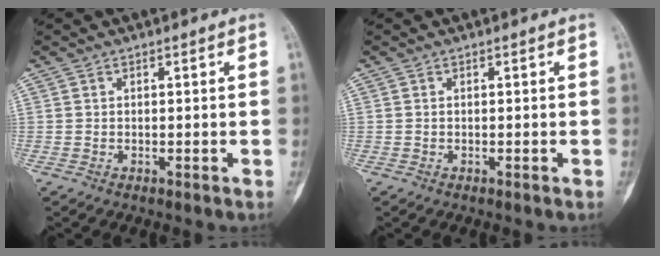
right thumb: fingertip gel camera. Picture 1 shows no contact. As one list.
[{"total": 0.0}]